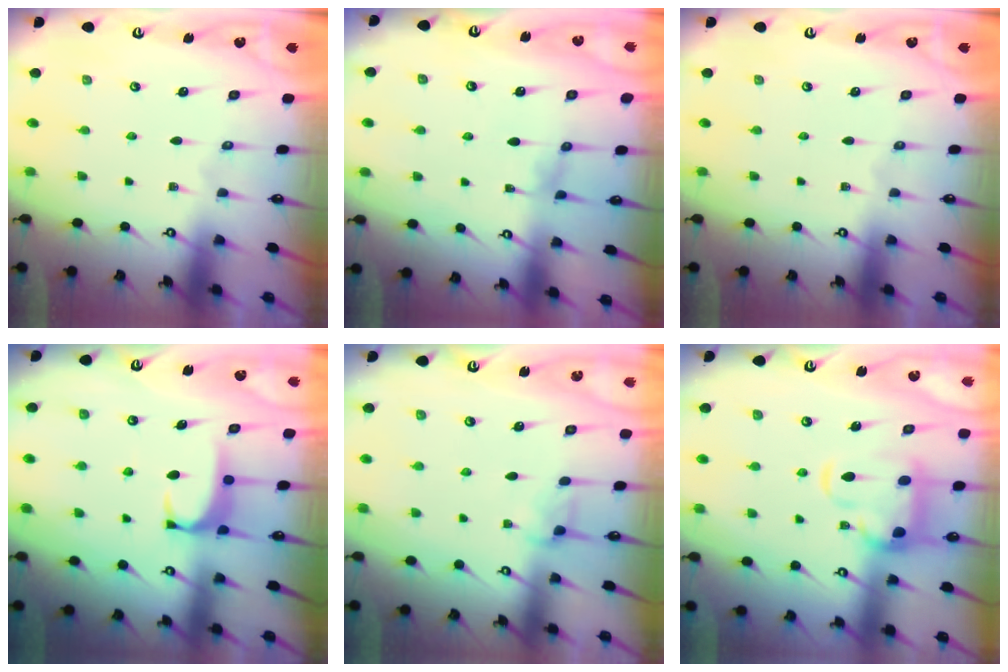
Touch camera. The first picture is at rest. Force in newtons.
{"total": 1.5, "press": 1.4, "slide": 0.3}
{"total": 0.0}
{"total": 1.8, "press": 1.7, "slide": 0.5}
{"total": 2.8, "press": 2.8, "slide": 0.4}
{"total": 6.7, "press": 6.4, "slide": 1.7}